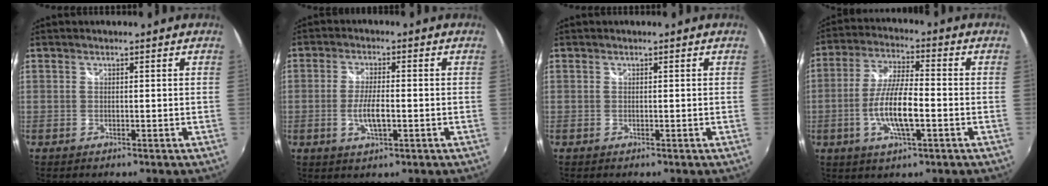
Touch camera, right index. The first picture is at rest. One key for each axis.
{"total": 5.2, "fx": -1.3, "fy": 1.5, "fz": 4.8, "tx": -0.099, "ty": -0.005, "tz": -0.024}
{"total": 0.0}
{"total": 10.4, "fx": -2.9, "fy": 2.4, "fz": 9.6, "tx": -0.194, "ty": -0.002, "tz": -0.055}